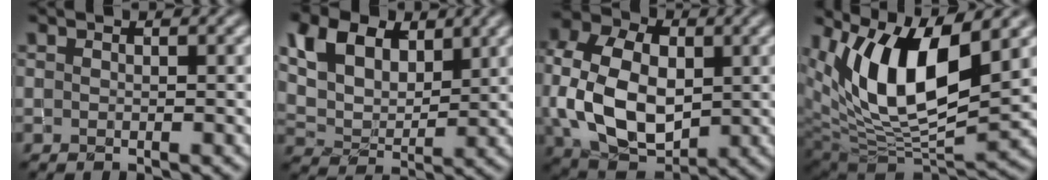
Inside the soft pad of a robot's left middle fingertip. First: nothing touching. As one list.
[{"total": 6.7, "force": [3.6, 4.1, 3.9], "torque": [-0.093, 0.005, 0.058]}, {"total": 12.8, "force": [-0.2, 8.8, 9.2], "torque": [-0.212, -0.003, -0.005]}, {"total": 12.1, "force": [5.0, 5.1, 9.7], "torque": [-0.168, -0.006, 0.093]}]